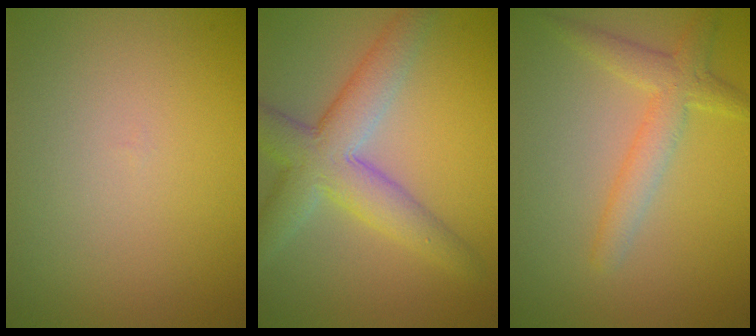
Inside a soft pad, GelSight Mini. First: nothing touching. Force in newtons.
{"total": 6.3, "press": 6.3, "slide": 0.3}
{"total": 2.1, "press": 2.1, "slide": 0.1}